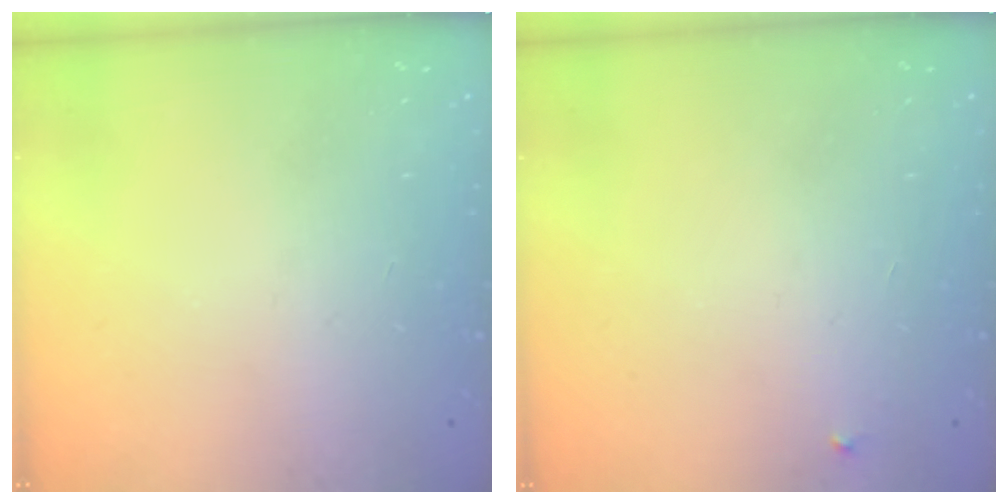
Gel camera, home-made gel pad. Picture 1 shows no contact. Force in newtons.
{"total": 2.1, "press": 2.1, "slide": 0.1}